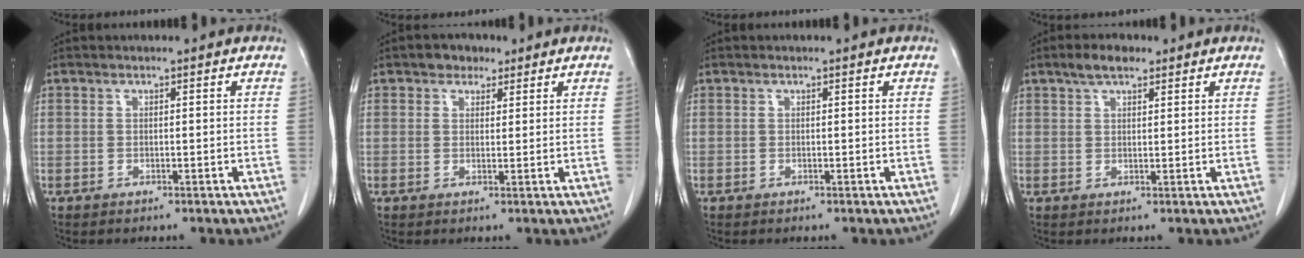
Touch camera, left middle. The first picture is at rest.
{"total": 2.9, "force": [1.8, 2.0, 1.0], "torque": [-0.015, 0.008, 0.026]}
{"total": 0.0}
{"total": 3.8, "force": [2.6, 1.6, 2.2], "torque": [-0.044, 0.011, 0.046]}